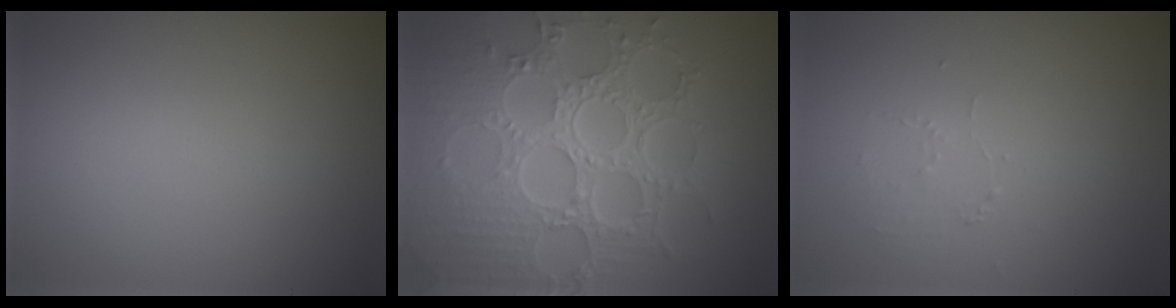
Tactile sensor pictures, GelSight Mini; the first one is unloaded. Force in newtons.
{"total": 8.9, "press": 6.5, "slide": 6.1}
{"total": 0.7, "press": 0.4, "slide": 0.6}